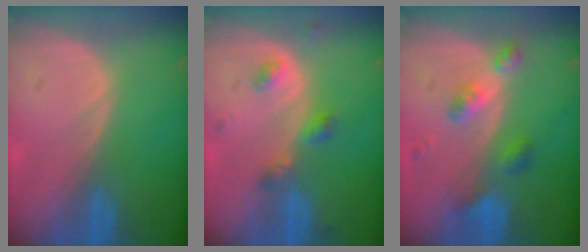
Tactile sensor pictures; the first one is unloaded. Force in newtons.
{"total": 3.8, "press": 3.7, "slide": 0.5}
{"total": 5.6, "press": 4.9, "slide": 2.7}